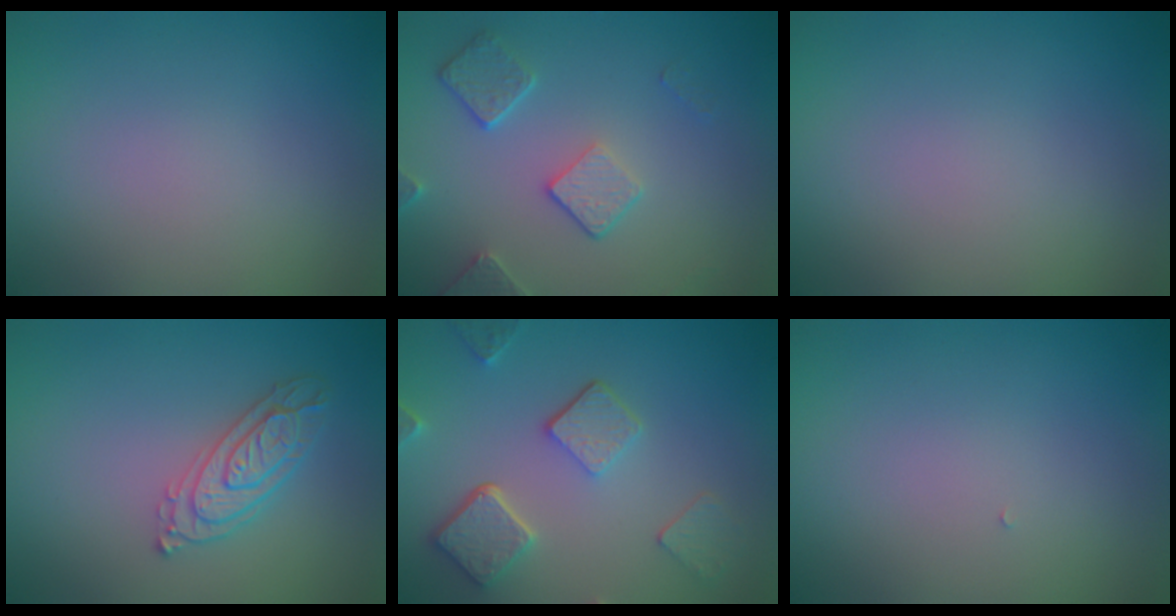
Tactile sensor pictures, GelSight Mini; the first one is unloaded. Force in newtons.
{"total": 3.6, "press": 3.0, "slide": 1.9}
{"total": 0.0}
{"total": 3.0, "press": 2.9, "slide": 0.7}
{"total": 5.0, "press": 3.9, "slide": 3.2}
{"total": 0.0}